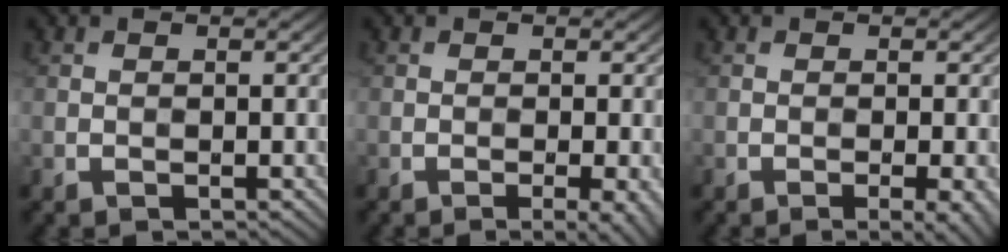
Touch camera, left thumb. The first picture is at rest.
{"total": 2.8, "force": [-1.1, 0.5, 2.5], "torque": [-0.036, 0.002, -0.019]}
{"total": 2.8, "force": [-1.2, 0.5, 2.5], "torque": [-0.035, 0.002, -0.019]}